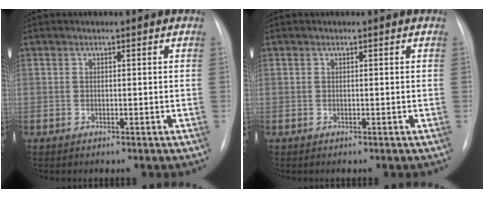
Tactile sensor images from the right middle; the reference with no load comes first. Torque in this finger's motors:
{"motor_torque": [0.56, -0.61, 0.05, 0.01]}